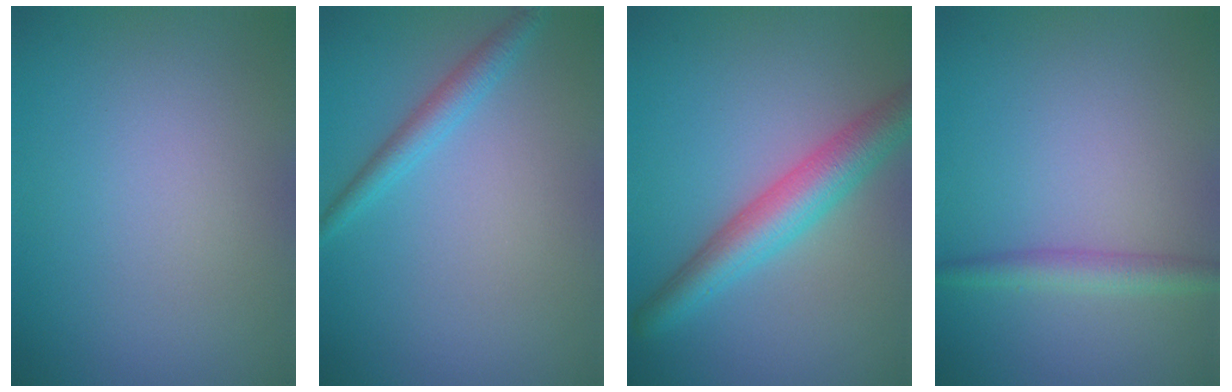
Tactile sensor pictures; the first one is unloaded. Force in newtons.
{"total": 2.1, "press": 2.1, "slide": 0.1}
{"total": 5.2, "press": 5.1, "slide": 0.2}
{"total": 2.2, "press": 2.2, "slide": 0.1}